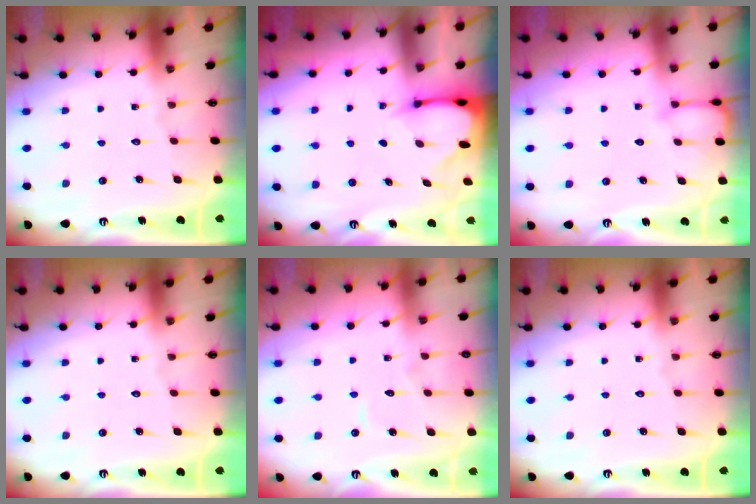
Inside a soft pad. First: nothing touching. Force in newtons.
{"total": 2.4, "press": 2.4, "slide": 0.3}
{"total": 3.2, "press": 3.2, "slide": 0.5}
{"total": 0.0}
{"total": 4.4, "press": 4.3, "slide": 0.5}
{"total": 0.0}